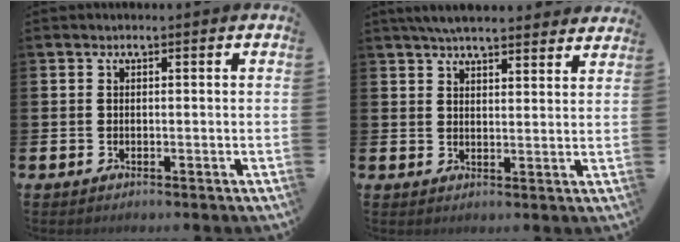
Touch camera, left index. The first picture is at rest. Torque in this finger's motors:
{"motor_torque": [0.98, -1.16, 0.81, 0.07]}